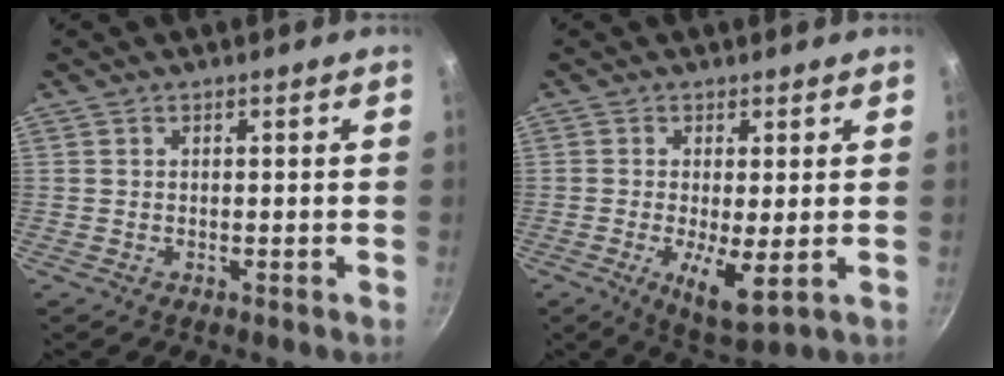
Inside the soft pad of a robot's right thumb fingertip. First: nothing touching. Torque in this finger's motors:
{"motor_torque": [-0.32, 0.50, 0.00, 0.00, 0.05]}